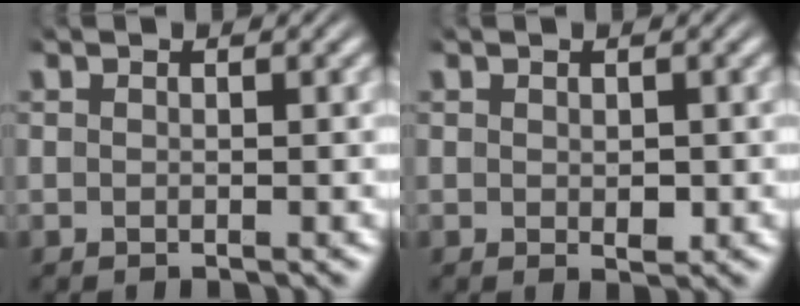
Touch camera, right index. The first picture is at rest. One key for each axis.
{"total": 1.0, "fx": -0.1, "fy": 0.5, "fz": 0.8, "tx": -0.018, "ty": -0.011, "tz": 0.005}